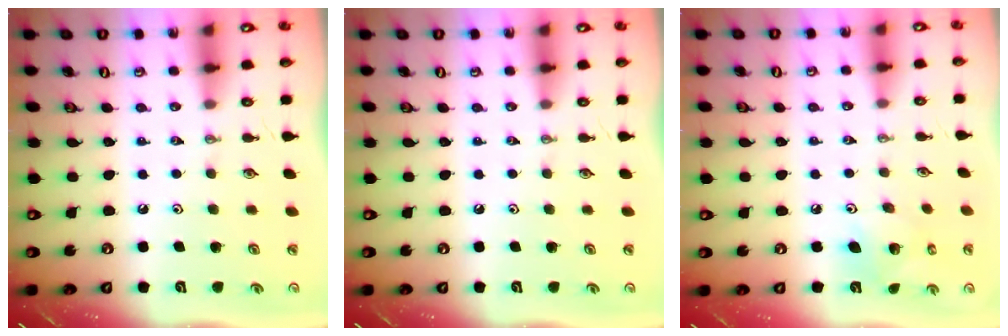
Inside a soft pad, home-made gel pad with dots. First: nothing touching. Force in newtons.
{"total": 0.0}
{"total": 6.6, "press": 6.6, "slide": 0.3}